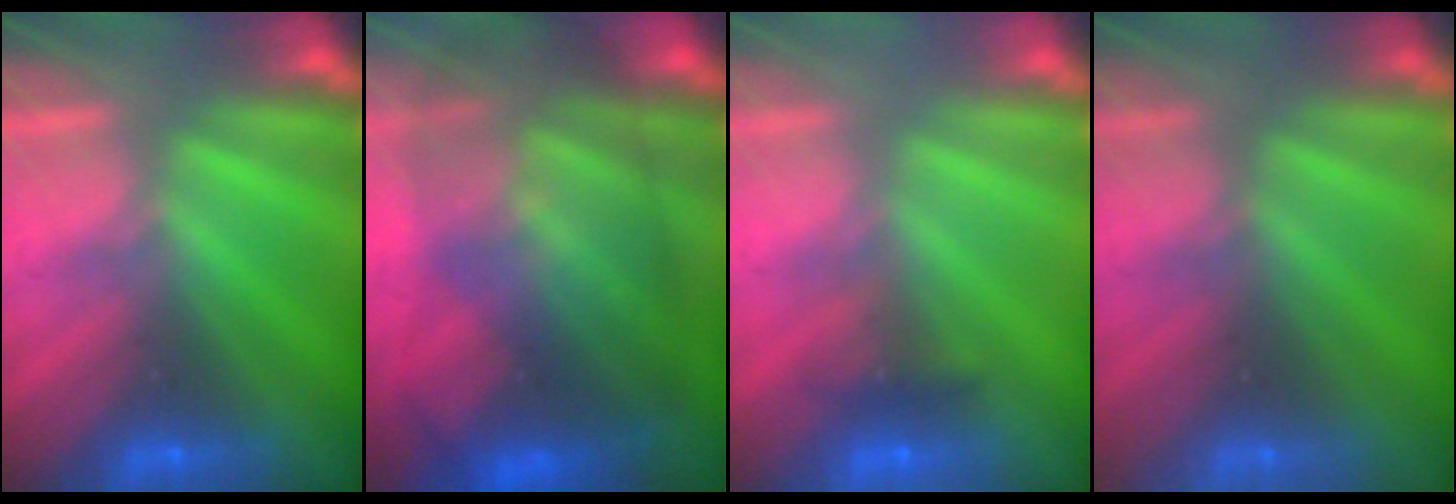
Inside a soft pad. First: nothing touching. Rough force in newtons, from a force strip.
{"total": 9.6}
{"total": 2.4}
{"total": 3.0}